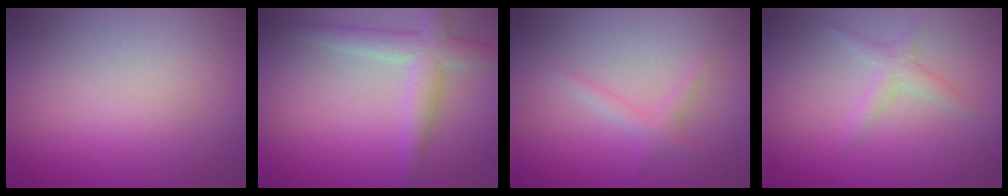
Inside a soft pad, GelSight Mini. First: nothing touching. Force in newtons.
{"total": 3.4, "press": 3.4, "slide": 0.1}
{"total": 1.3, "press": 1.3, "slide": 0.0}
{"total": 1.6, "press": 1.6, "slide": 0.0}